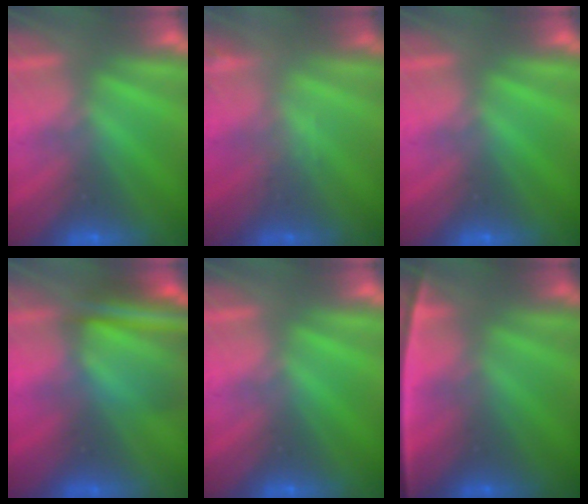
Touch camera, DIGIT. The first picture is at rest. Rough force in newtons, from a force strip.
{"total": 1.9}
{"total": 0.0}
{"total": 8.5}
{"total": 0.0}
{"total": 2.4}